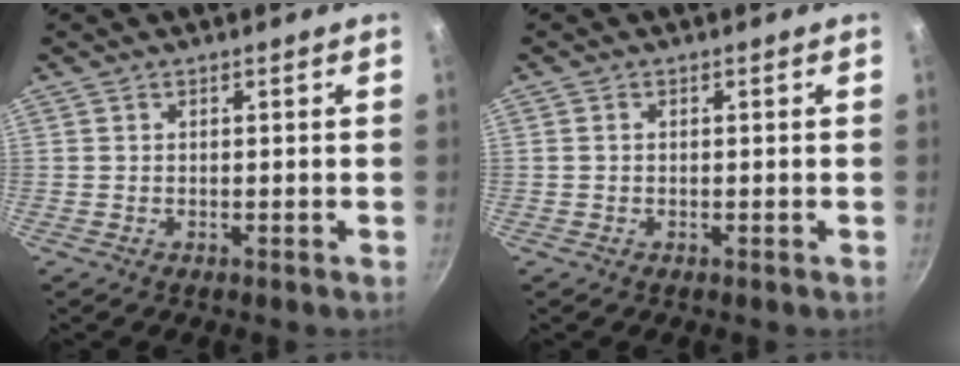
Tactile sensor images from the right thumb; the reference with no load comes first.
{"total": 0.6, "force": [0.0, 0.5, 0.3], "torque": [-0.005, 0.004, -0.001]}